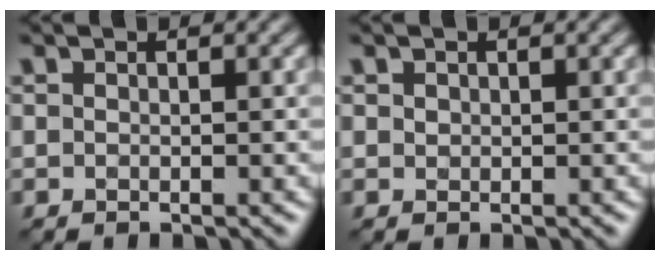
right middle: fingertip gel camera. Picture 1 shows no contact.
{"total": 0.8, "force": [0.4, 0.6, 0.4], "torque": [-0.015, 0.011, 0.005]}